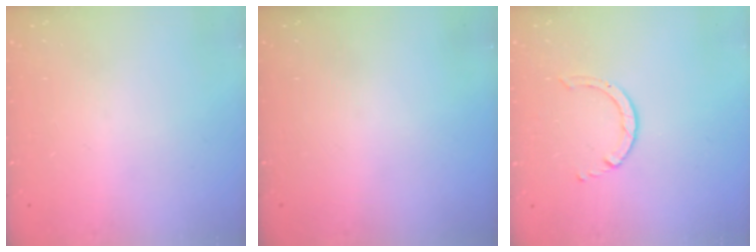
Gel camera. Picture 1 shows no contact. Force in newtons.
{"total": 0.0}
{"total": 2.5, "press": 2.4, "slide": 0.3}